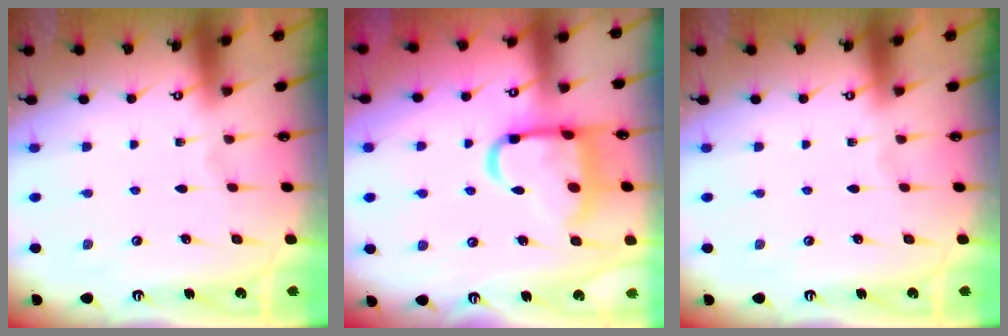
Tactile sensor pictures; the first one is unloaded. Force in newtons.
{"total": 15.0, "press": 15.0, "slide": 1.3}
{"total": 0.0}